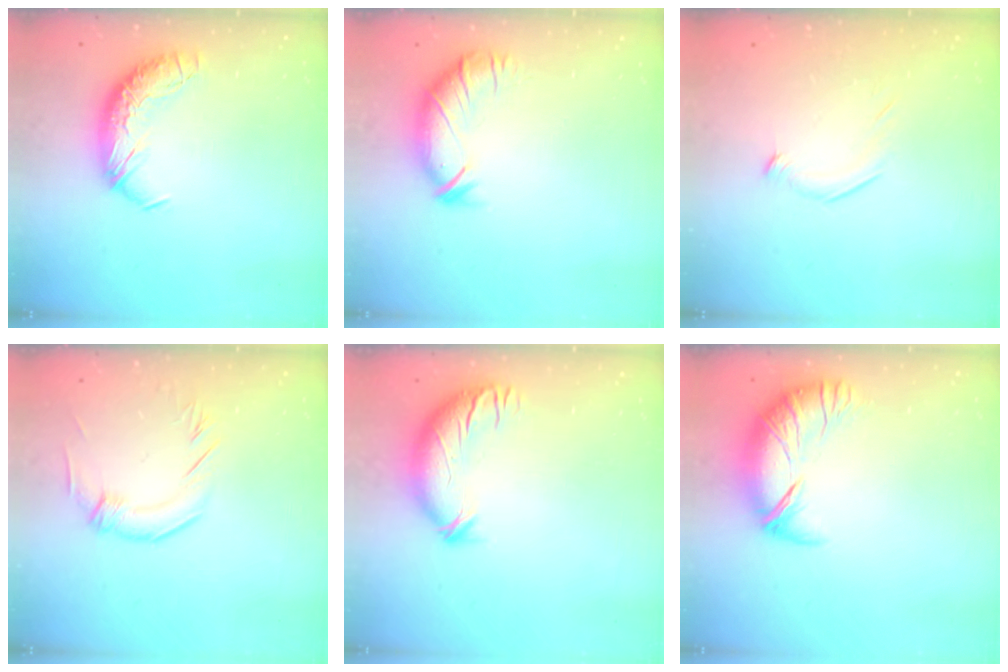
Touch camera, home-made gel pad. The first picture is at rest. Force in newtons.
{"total": 2.9, "press": 2.3, "slide": 1.7}
{"total": 7.7, "press": 7.6, "slide": 0.6}
{"total": 2.3, "press": 1.9, "slide": 1.4}
{"total": 3.8, "press": 2.8, "slide": 2.6}
{"total": 3.2, "press": 2.3, "slide": 2.2}